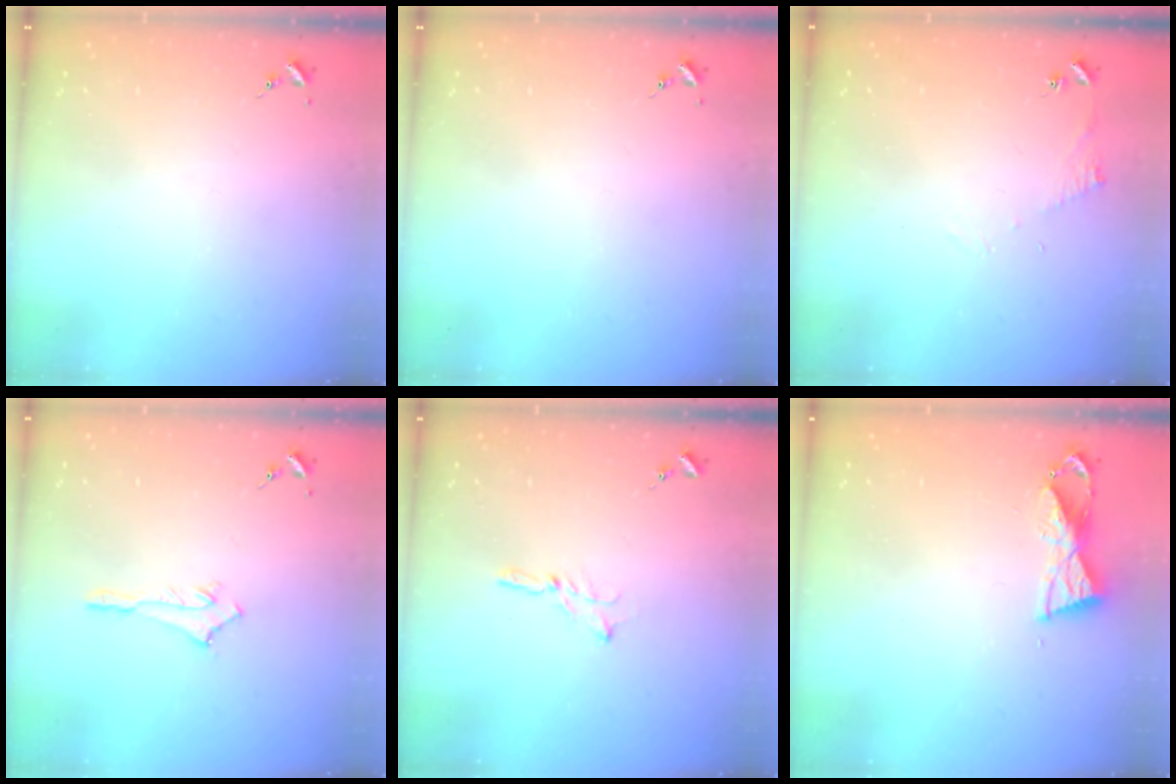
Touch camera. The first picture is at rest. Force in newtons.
{"total": 0.0}
{"total": 5.1, "press": 5.1, "slide": 0.5}
{"total": 3.0, "press": 3.0, "slide": 0.2}
{"total": 4.0, "press": 4.0, "slide": 0.2}
{"total": 7.0, "press": 7.0, "slide": 0.5}